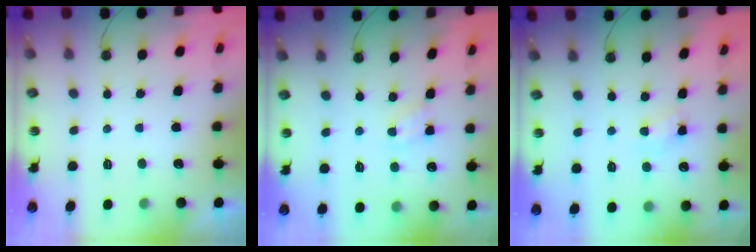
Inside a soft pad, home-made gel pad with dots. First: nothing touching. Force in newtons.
{"total": 2.7, "press": 2.7, "slide": 0.3}
{"total": 4.4, "press": 4.3, "slide": 0.5}